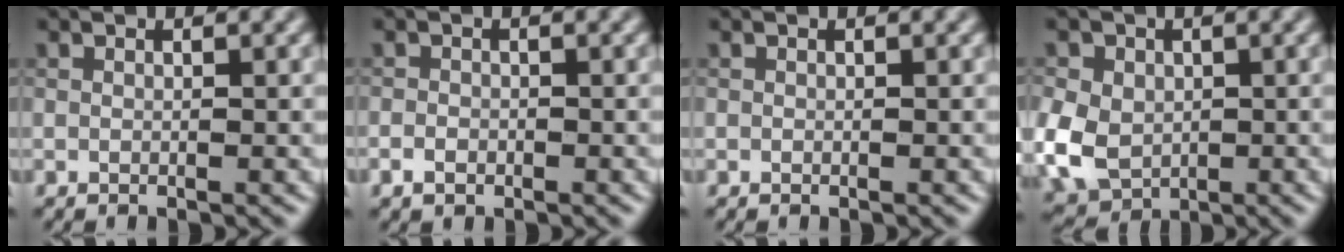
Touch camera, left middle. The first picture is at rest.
{"total": 1.3, "force": [-0.6, 1.0, 0.6], "torque": [-0.008, -0.001, -0.014]}
{"total": 0.0}
{"total": 6.8, "force": [-0.8, 5.5, 4.0], "torque": [-0.101, -0.006, -0.018]}